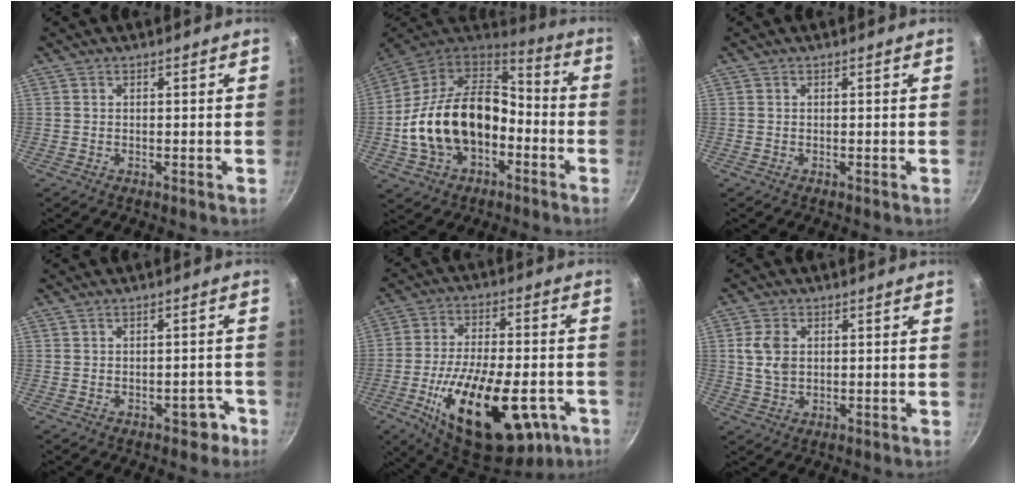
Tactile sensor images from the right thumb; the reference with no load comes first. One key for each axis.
{"total": 22.6, "fx": -4.2, "fy": 14.7, "fz": 16.6, "tx": -0.286, "ty": 0.058, "tz": -0.073}
{"total": 0.0}
{"total": 2.3, "fx": -1.2, "fy": 1.5, "fz": 1.2, "tx": 0.003, "ty": 0.020, "tz": -0.004}
{"total": 28.3, "fx": -10.7, "fy": 13.3, "fz": 22.6, "tx": -0.341, "ty": 0.022, "tz": -0.153}
{"total": 5.4, "fx": 1.0, "fy": 3.8, "fz": 3.8, "tx": -0.069, "ty": 0.000, "tz": 0.018}